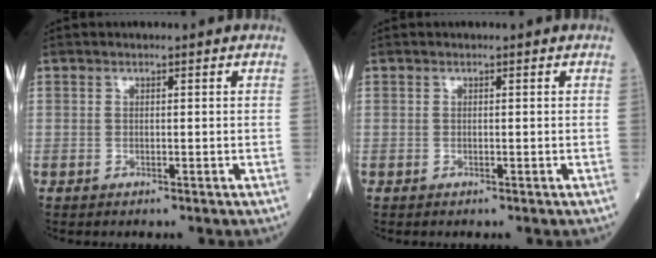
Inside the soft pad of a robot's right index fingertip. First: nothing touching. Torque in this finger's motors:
{"motor_torque": [0.00, 0.00, 0.00, -0.01]}